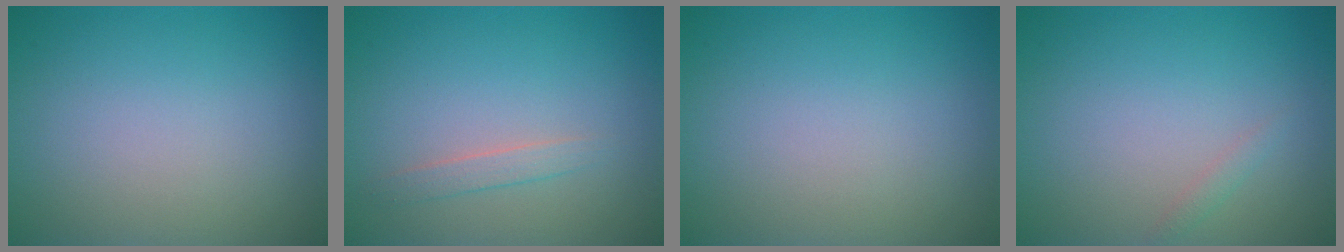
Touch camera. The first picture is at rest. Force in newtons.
{"total": 1.3, "press": 1.3, "slide": 0.1}
{"total": 0.0}
{"total": 0.7, "press": 0.7, "slide": 0.1}